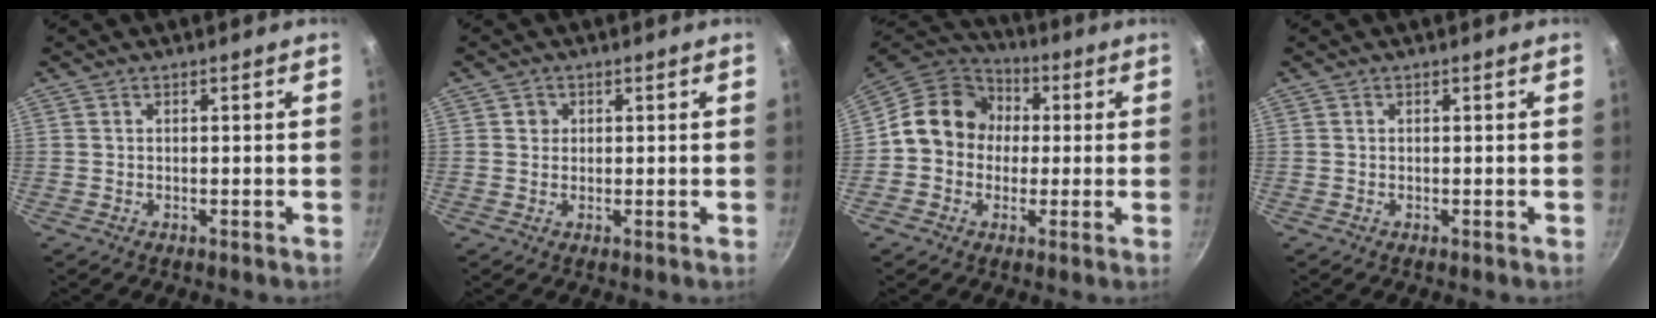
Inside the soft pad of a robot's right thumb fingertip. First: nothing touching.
{"total": 1.7, "force": [0.4, 1.6, 0.3], "torque": [0.003, 0.002, 0.003]}
{"total": 13.3, "force": [0.8, 11.7, 6.3], "torque": [-0.066, 0.033, -0.007]}
{"total": 0.0}